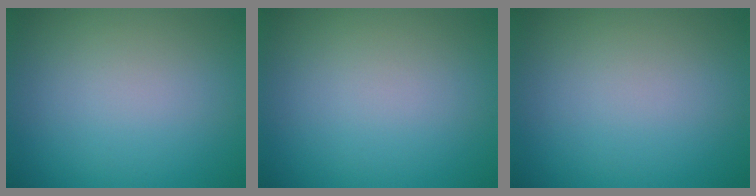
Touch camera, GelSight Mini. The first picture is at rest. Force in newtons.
{"total": 0.0}
{"total": 0.0}